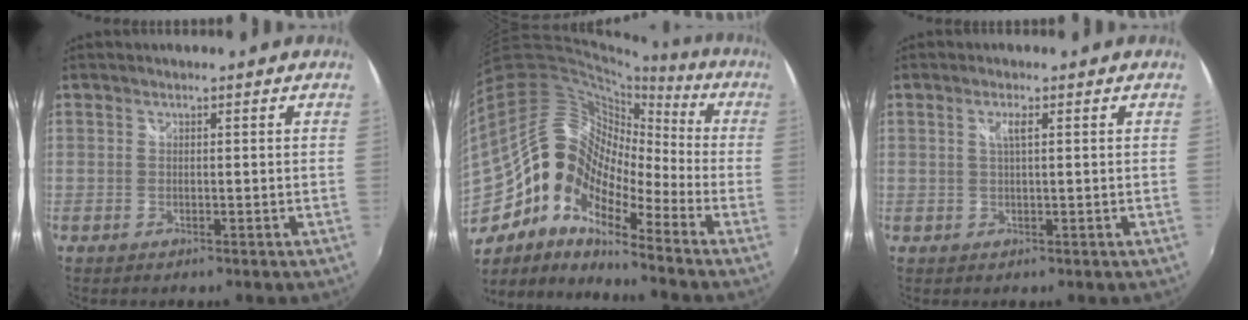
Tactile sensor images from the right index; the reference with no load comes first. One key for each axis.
{"total": 20.7, "fx": -9.3, "fy": 11.4, "fz": 14.5, "tx": -0.266, "ty": -0.013, "tz": -0.194}
{"total": 1.8, "fx": 0.6, "fy": 0.1, "fz": 1.7, "tx": -0.032, "ty": 0.001, "tz": 0.009}